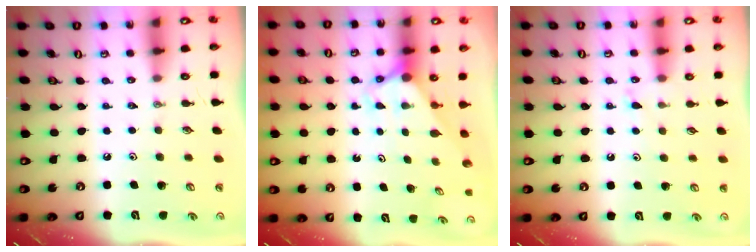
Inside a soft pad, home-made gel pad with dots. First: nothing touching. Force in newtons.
{"total": 2.9, "press": 2.9, "slide": 0.0}
{"total": 5.6, "press": 5.6, "slide": 0.6}